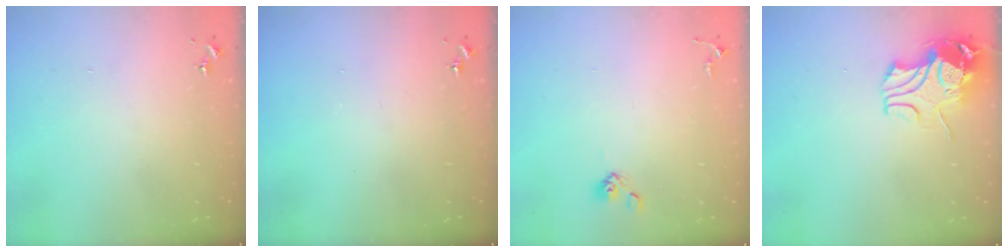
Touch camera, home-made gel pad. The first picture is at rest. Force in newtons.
{"total": 0.0}
{"total": 3.9, "press": 3.6, "slide": 1.5}
{"total": 11.3, "press": 11.2, "slide": 1.6}